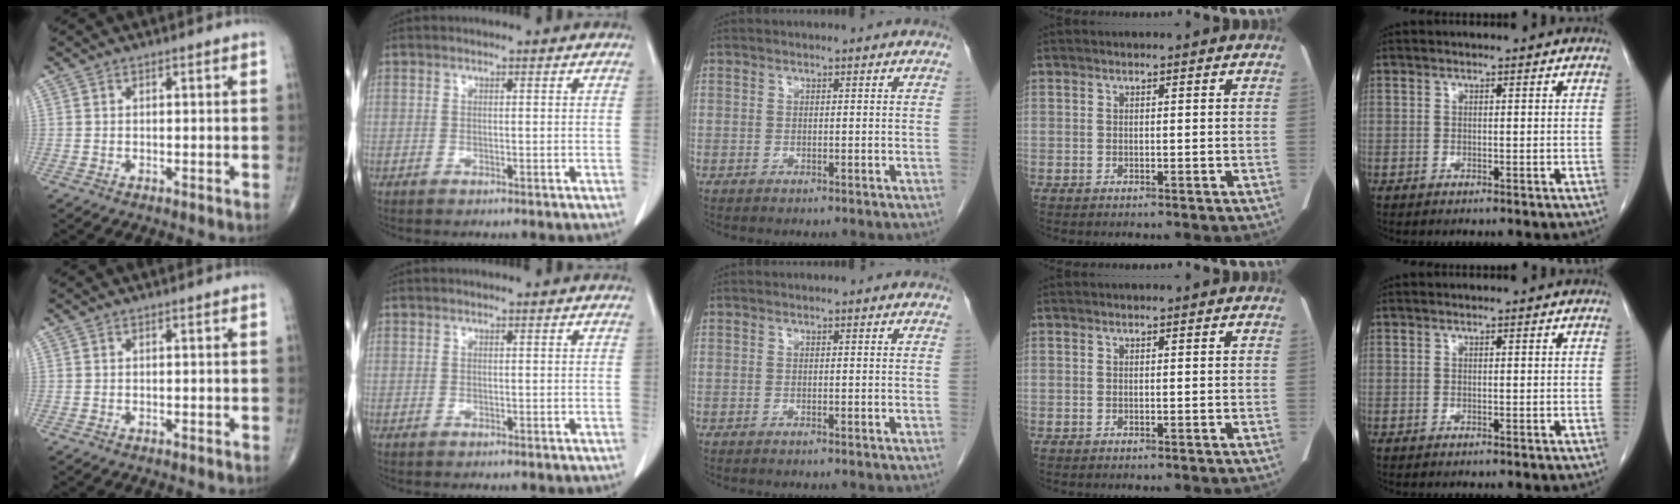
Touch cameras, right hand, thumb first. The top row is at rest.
{}